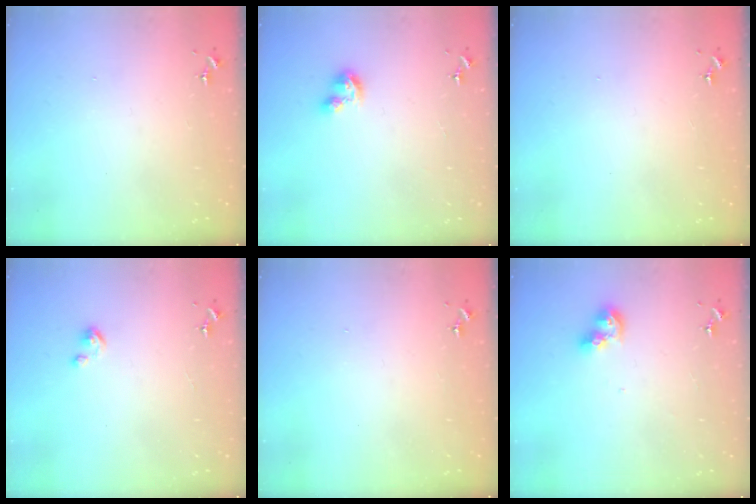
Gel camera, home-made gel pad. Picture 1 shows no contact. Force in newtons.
{"total": 4.8, "press": 4.7, "slide": 0.4}
{"total": 0.0}
{"total": 3.1, "press": 3.1, "slide": 0.3}
{"total": 0.0}
{"total": 7.8, "press": 7.7, "slide": 0.7}